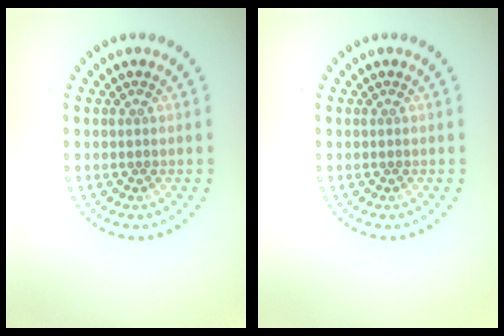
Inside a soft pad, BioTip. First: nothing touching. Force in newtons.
{"total": 0.0}